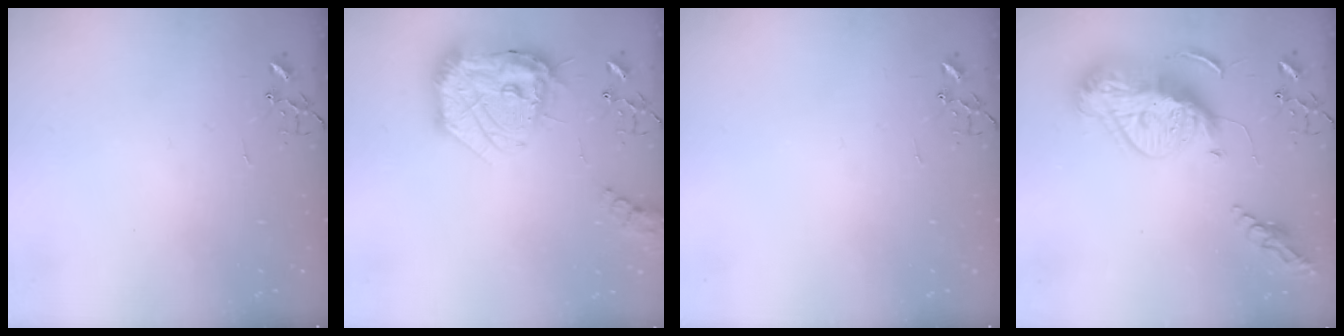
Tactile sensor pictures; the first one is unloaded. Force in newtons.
{"total": 24.3, "press": 24.2, "slide": 2.5}
{"total": 0.0}
{"total": 20.4, "press": 20.4, "slide": 1.7}